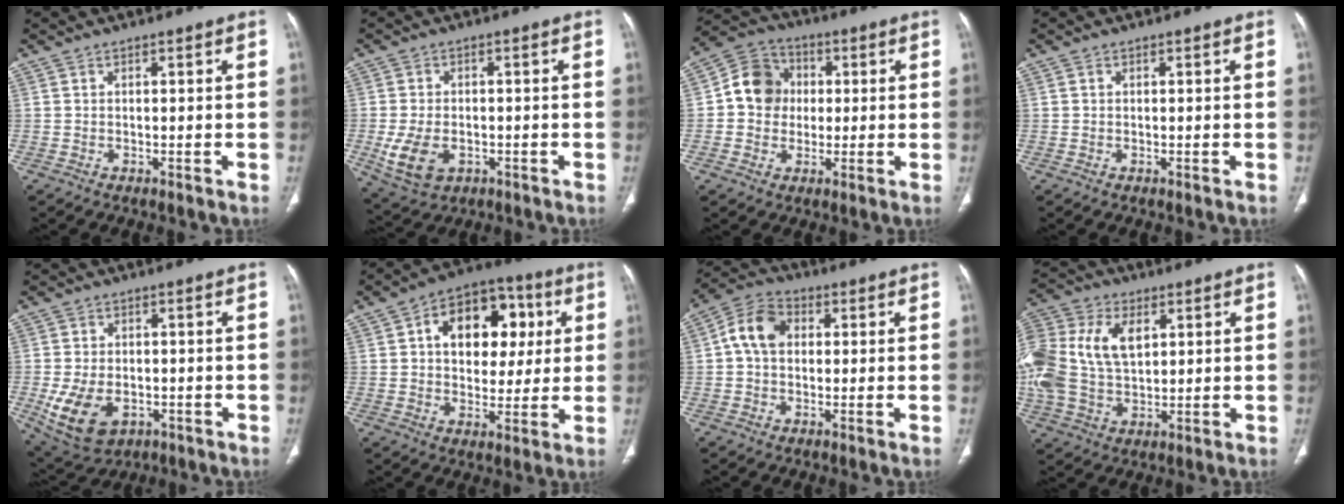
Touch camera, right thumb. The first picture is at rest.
{"total": 8.4, "force": [-2.2, 5.6, 5.8], "torque": [-0.112, 0.001, -0.028]}
{"total": 9.8, "force": [0.6, 8.9, 4.1], "torque": [-0.042, 0.019, -0.003]}
{"total": 0.0}
{"total": 10.9, "force": [-3.0, 7.2, 7.6], "torque": [-0.138, 0.003, -0.035]}
{"total": 16.4, "force": [3.9, 11.2, 11.4], "torque": [-0.117, 0.013, 0.056]}
{"total": 8.0, "force": [1.1, 5.9, 5.3], "torque": [-0.091, 0.020, 0.009]}
{"total": 22.0, "force": [4.8, 14.7, 15.7], "torque": [-0.374, 0.025, 0.094]}